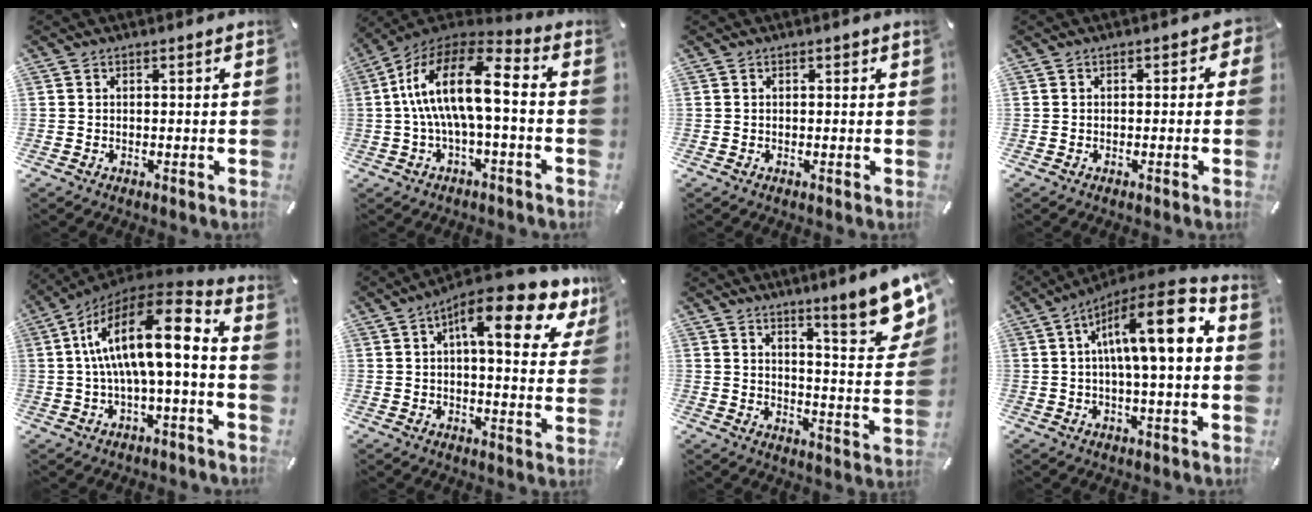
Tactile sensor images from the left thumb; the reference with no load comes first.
{"total": 16.1, "force": [0.4, 6.2, 14.8], "torque": [-0.300, -0.001, 0.002]}
{"total": 0.7, "force": [0.2, 0.4, 0.5], "torque": [-0.010, 0.004, 0.002]}
{"total": 1.8, "force": [-0.7, 1.2, 1.1], "torque": [-0.013, 0.004, -0.017]}
{"total": 17.6, "force": [1.8, 5.9, 16.5], "torque": [-0.294, -0.016, 0.024]}
{"total": 14.6, "force": [7.4, 4.6, 11.7], "torque": [-0.172, -0.040, 0.115]}
{"total": 12.3, "force": [8.8, 1.7, 8.4], "torque": [-0.114, -0.072, 0.144]}
{"total": 15.4, "force": [3.3, 3.9, 14.5], "torque": [-0.227, -0.017, 0.048]}